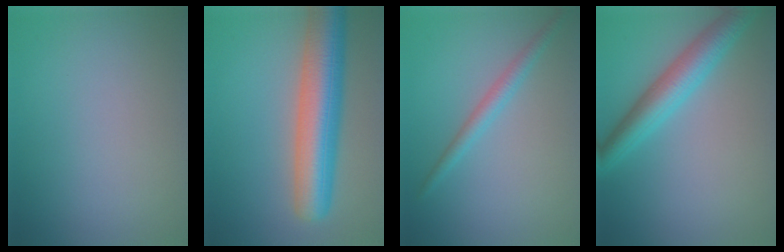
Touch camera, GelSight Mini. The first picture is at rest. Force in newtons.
{"total": 8.6, "press": 8.6, "slide": 0.3}
{"total": 2.0, "press": 2.0, "slide": 0.0}
{"total": 4.8, "press": 4.8, "slide": 0.1}